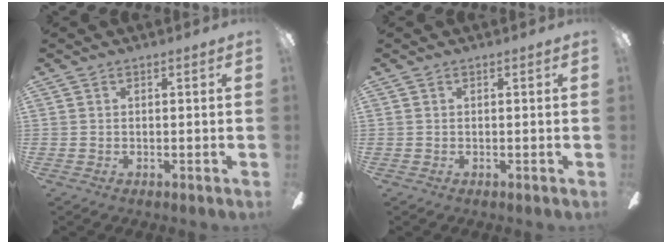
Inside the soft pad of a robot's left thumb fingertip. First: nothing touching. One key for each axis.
{"total": 0.0}